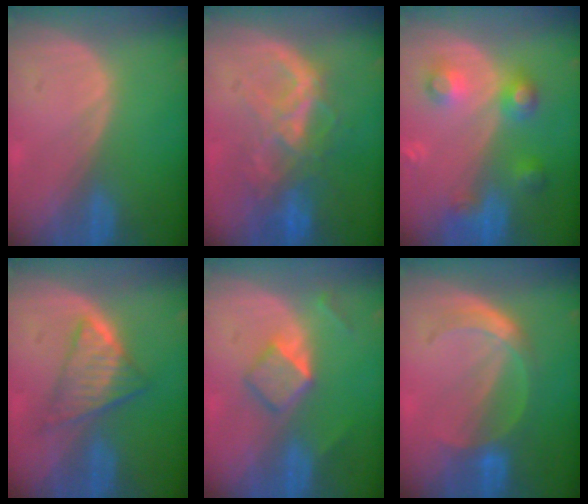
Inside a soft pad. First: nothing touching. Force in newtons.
{"total": 8.8, "press": 7.6, "slide": 4.4}
{"total": 6.1, "press": 6.1, "slide": 0.4}
{"total": 6.1, "press": 5.7, "slide": 2.1}
{"total": 5.2, "press": 4.5, "slide": 2.7}
{"total": 4.8, "press": 4.8, "slide": 0.4}